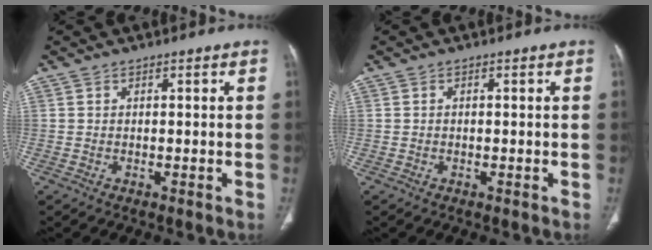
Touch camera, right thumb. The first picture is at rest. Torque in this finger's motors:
{"motor_torque": [-0.19, 0.06, 0.01, 0.43, 0.09]}